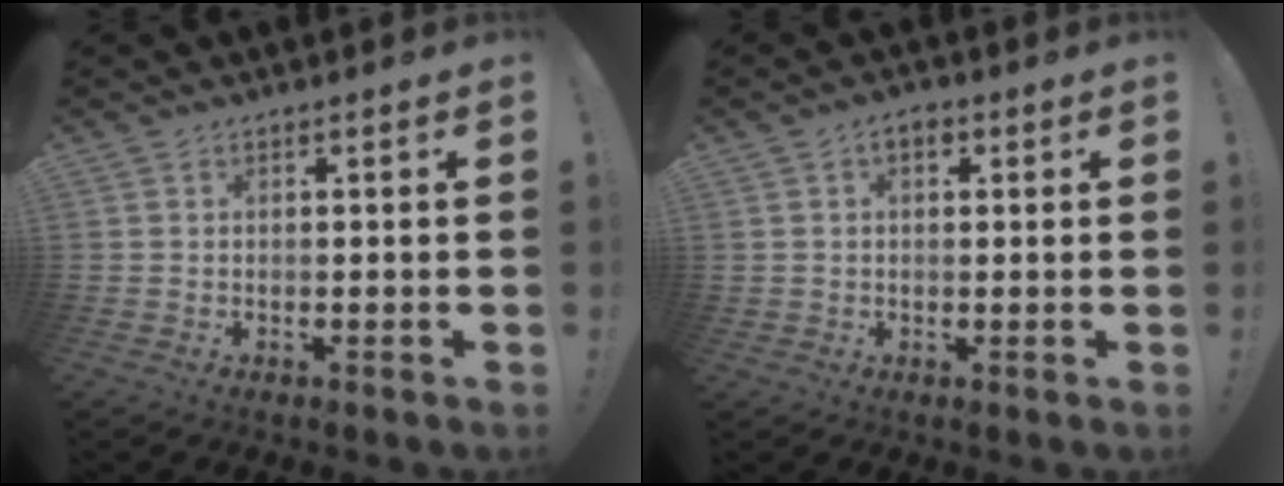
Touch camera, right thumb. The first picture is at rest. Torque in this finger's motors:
{"motor_torque": [0.00, 0.13, -0.10, 0.17, -0.12]}